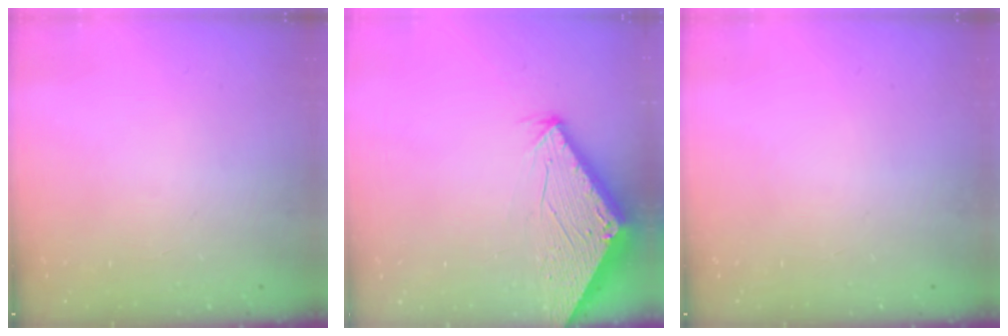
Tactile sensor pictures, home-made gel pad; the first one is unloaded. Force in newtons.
{"total": 2.8, "press": 2.8, "slide": 0.1}
{"total": 0.0}